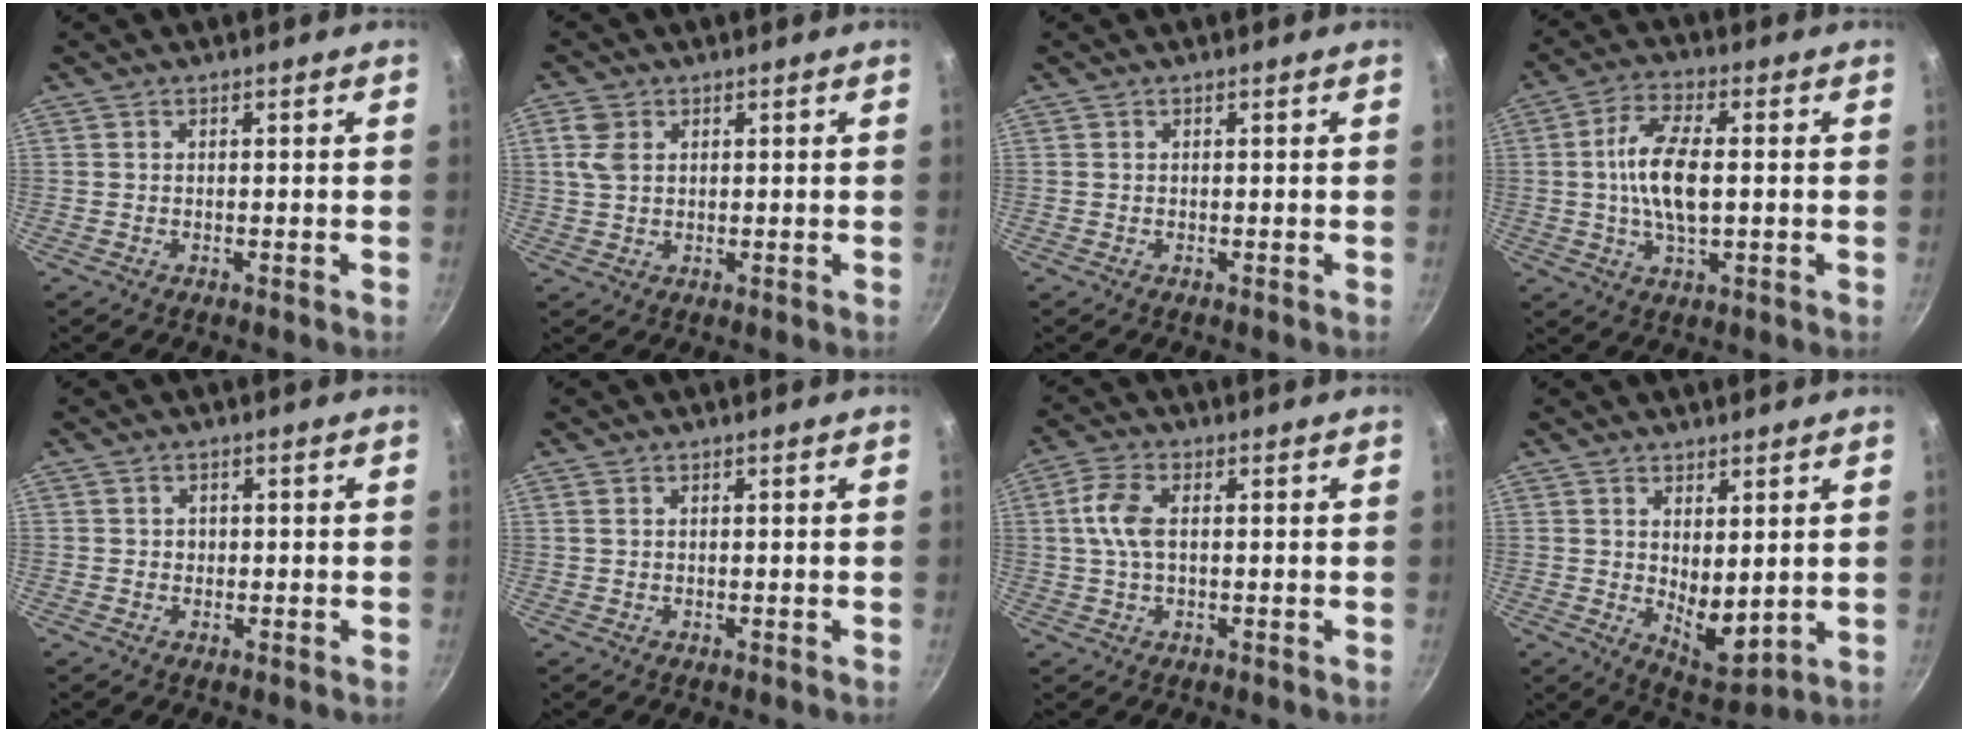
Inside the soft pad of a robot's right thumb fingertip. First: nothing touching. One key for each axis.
{"total": 4.4, "fx": 1.4, "fy": 3.1, "fz": 2.7, "tx": -0.052, "ty": 0.000, "tz": 0.026}
{"total": 0.0}
{"total": 10.5, "fx": 0.3, "fy": 4.4, "fz": 9.5, "tx": -0.183, "ty": 0.009, "tz": -0.002}
{"total": 1.5, "fx": -0.3, "fy": 1.5, "fz": 0.2, "tx": 0.009, "ty": 0.007, "tz": -0.002}
{"total": 0.8, "fx": 0.3, "fy": 0.6, "fz": 0.4, "tx": -0.010, "ty": 0.002, "tz": 0.005}
{"total": 6.2, "fx": 0.7, "fy": 3.4, "fz": 5.2, "tx": -0.111, "ty": 0.013, "tz": 0.007}
{"total": 8.1, "fx": 1.6, "fy": 3.9, "fz": 6.9, "tx": -0.089, "ty": -0.038, "tz": 0.040}